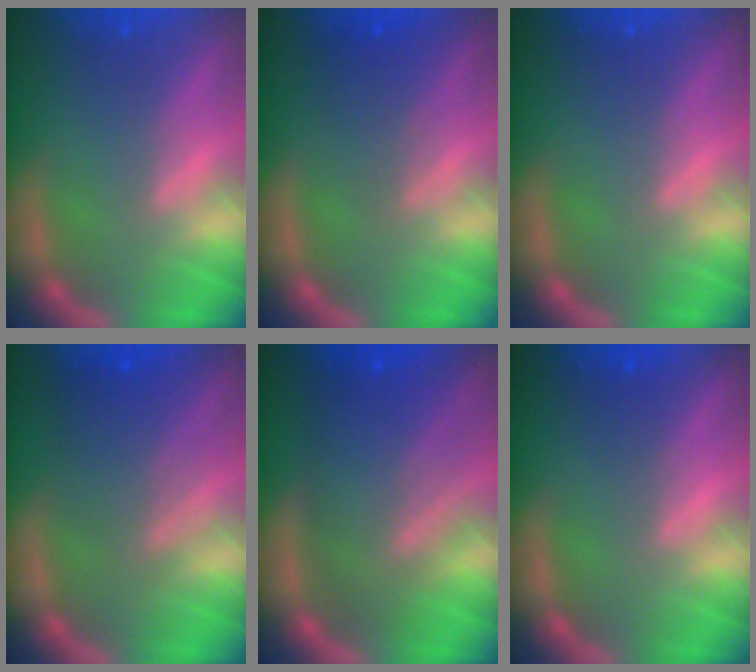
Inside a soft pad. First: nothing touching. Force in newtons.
{"total": 2.9}
{"total": 0.0}
{"total": 5.1}
{"total": 9.1}
{"total": 0.9}